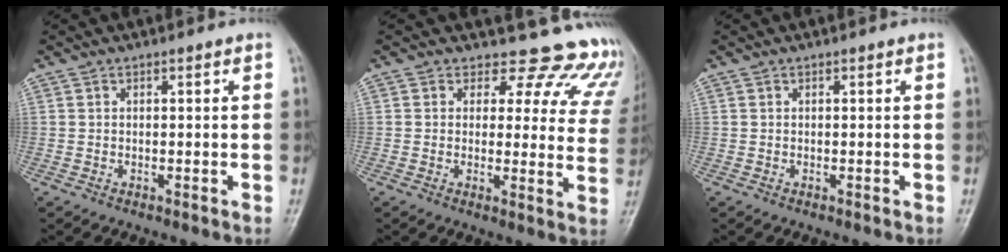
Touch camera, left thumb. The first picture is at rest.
{"total": 15.3, "force": [13.3, 6.8, 3.2], "torque": [0.012, -0.096, 0.118]}
{"total": 0.0}